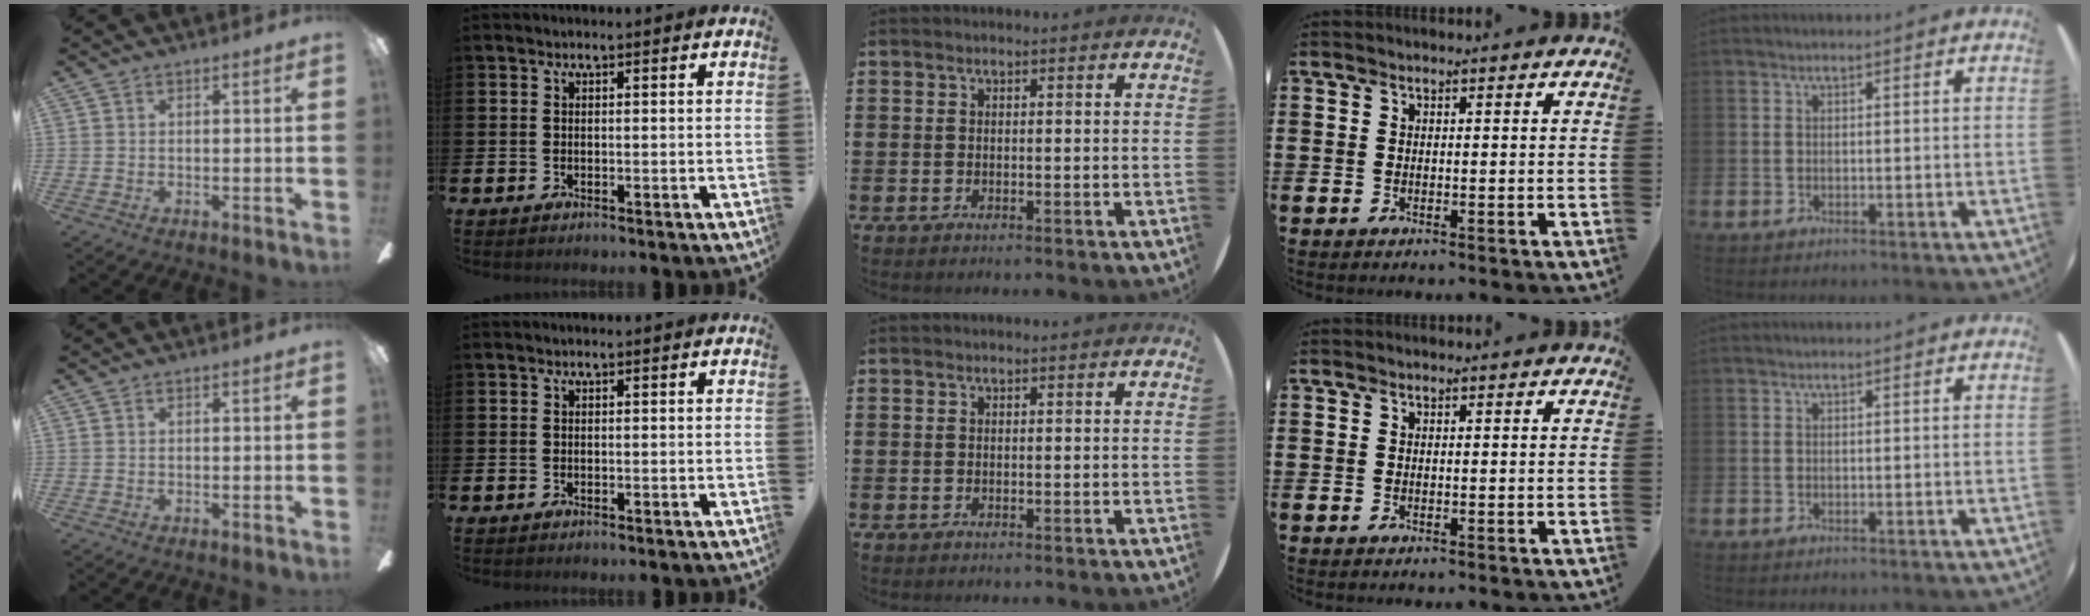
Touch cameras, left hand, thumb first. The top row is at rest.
{}